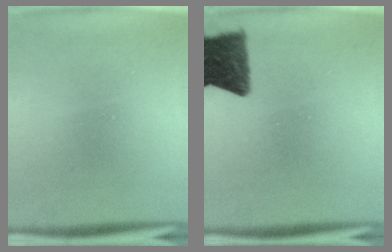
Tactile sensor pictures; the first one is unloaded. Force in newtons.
{"total": 10.2}